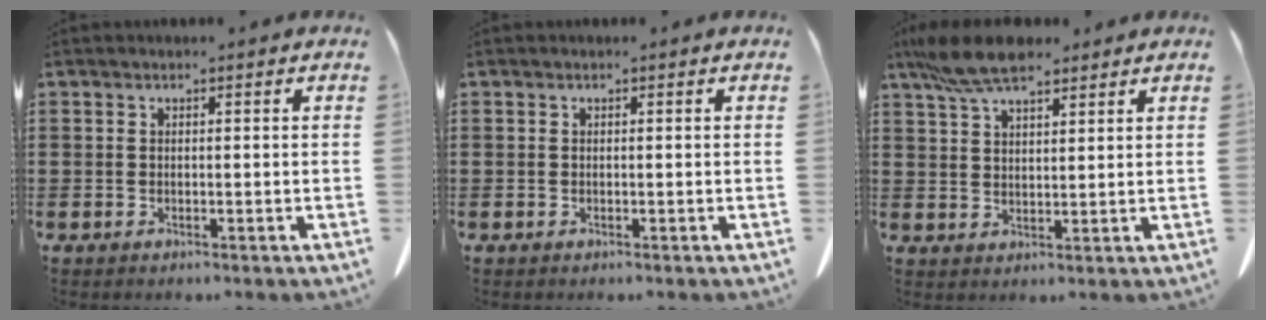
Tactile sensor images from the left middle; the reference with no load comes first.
{"total": 0.0}
{"total": 7.7, "force": [6.1, 2.1, 4.3], "torque": [-0.099, -0.007, 0.114]}